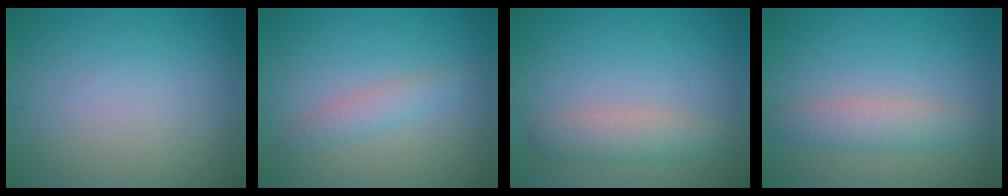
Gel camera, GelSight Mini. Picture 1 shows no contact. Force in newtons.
{"total": 1.8, "press": 1.8, "slide": 0.0}
{"total": 2.7, "press": 2.7, "slide": 0.1}
{"total": 3.0, "press": 3.0, "slide": 0.0}